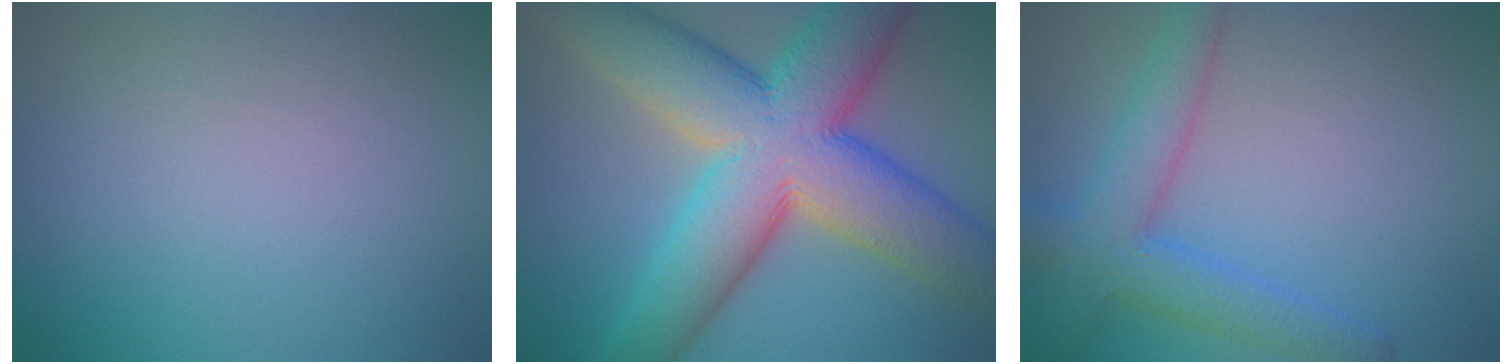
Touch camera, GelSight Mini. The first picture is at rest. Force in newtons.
{"total": 15.0, "press": 15.0, "slide": 0.7}
{"total": 5.6, "press": 5.6, "slide": 0.3}